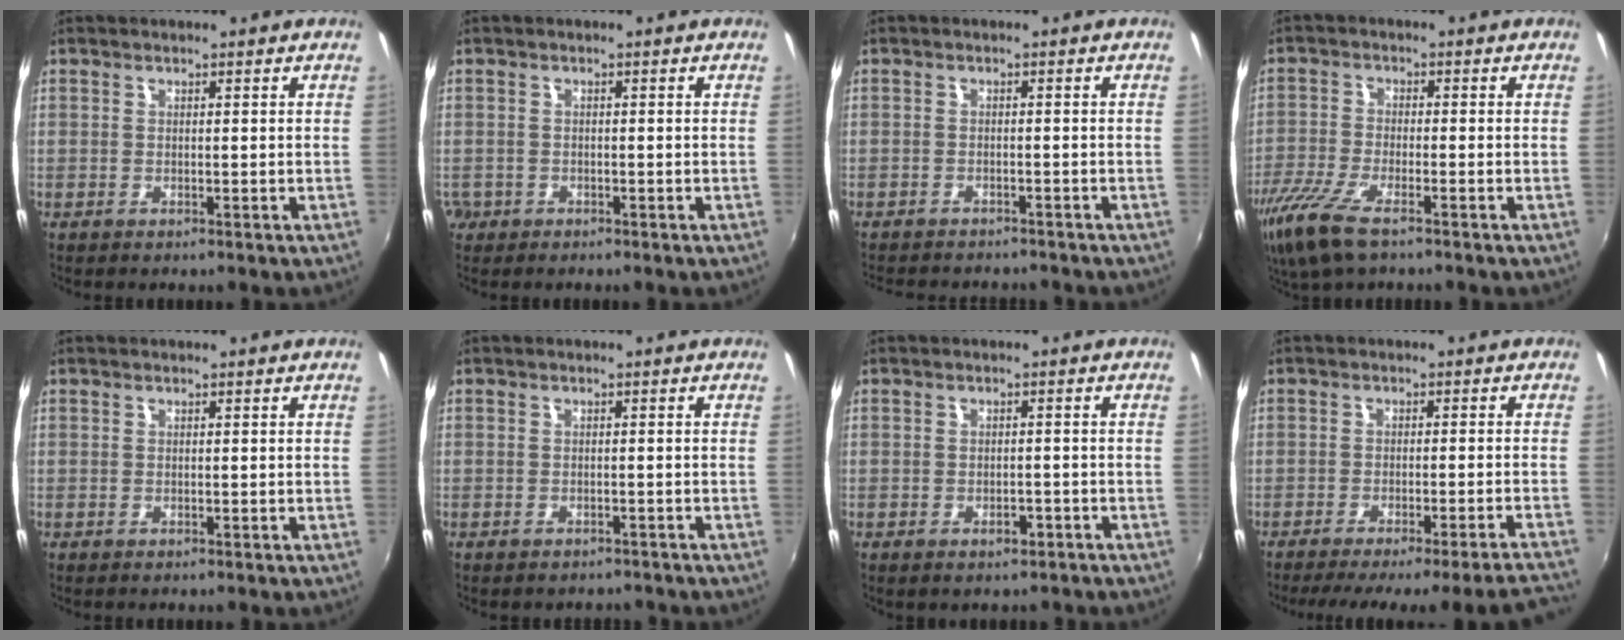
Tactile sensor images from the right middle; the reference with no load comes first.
{"total": 2.5, "force": [-1.4, 2.0, 0.6], "torque": [-0.020, -0.003, -0.024]}
{"total": 7.5, "force": [-6.9, 1.9, 2.4], "torque": [-0.061, -0.017, -0.100]}
{"total": 10.1, "force": [-6.9, 2.7, 6.8], "torque": [-0.165, -0.035, -0.137]}
{"total": 0.0}
{"total": 3.5, "force": [-3.1, 1.4, 0.9], "torque": [-0.019, -0.014, -0.040]}
{"total": 2.7, "force": [-1.8, 1.6, 1.2], "torque": [-0.023, -0.003, -0.021]}
{"total": 18.5, "force": [-16.9, -1.0, 7.5], "torque": [-0.109, -0.030, -0.232]}